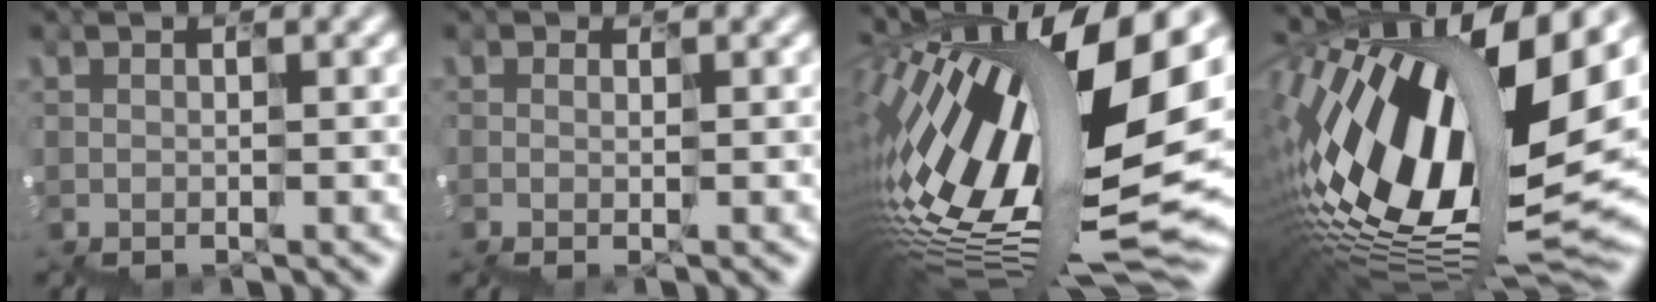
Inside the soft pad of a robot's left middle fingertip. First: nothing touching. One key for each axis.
{"total": 0.6, "fx": -0.2, "fy": -0.4, "fz": -0.4, "tx": 0.002, "ty": -0.006, "tz": -0.007}
{"total": 17.0, "fx": 0.9, "fy": 6.7, "fz": 15.6, "tx": -0.309, "ty": -0.006, "tz": 0.008}
{"total": 16.3, "fx": 2.5, "fy": 7.3, "fz": 14.4, "tx": -0.276, "ty": 0.010, "tz": 0.028}